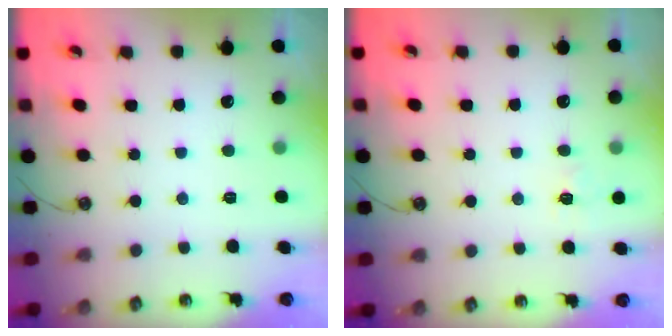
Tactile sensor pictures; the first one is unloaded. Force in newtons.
{"total": 5.8, "press": 5.8, "slide": 0.7}